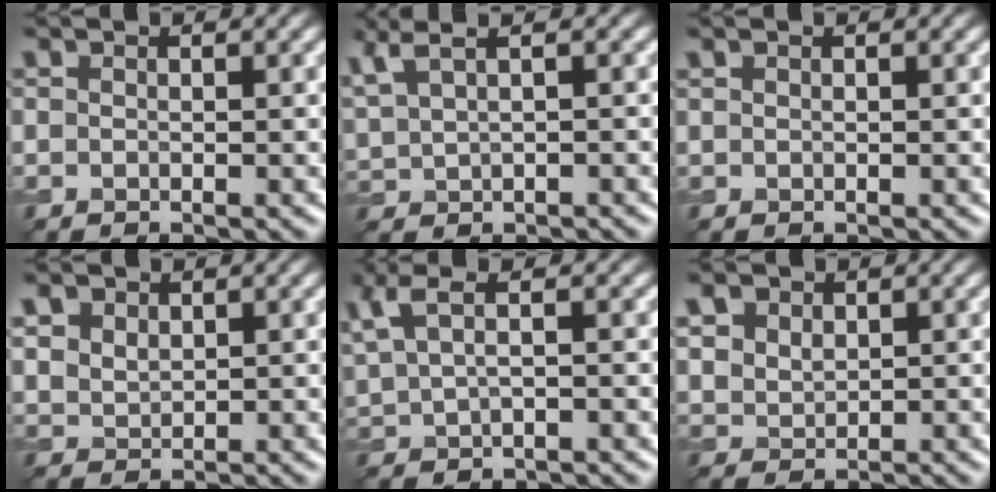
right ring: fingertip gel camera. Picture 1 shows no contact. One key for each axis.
{"total": 4.0, "fx": 2.7, "fy": 1.3, "fz": 2.6, "tx": -0.067, "ty": 0.015, "tz": 0.055}
{"total": 0.0}
{"total": 2.2, "fx": 1.2, "fy": 1.6, "fz": 1.0, "tx": -0.023, "ty": 0.001, "tz": 0.026}
{"total": 3.3, "fx": 1.9, "fy": 1.1, "fz": 2.4, "tx": -0.066, "ty": 0.009, "tz": 0.042}
{"total": 2.9, "fx": 1.4, "fy": 2.1, "fz": 1.3, "tx": -0.036, "ty": 0.005, "tz": 0.033}